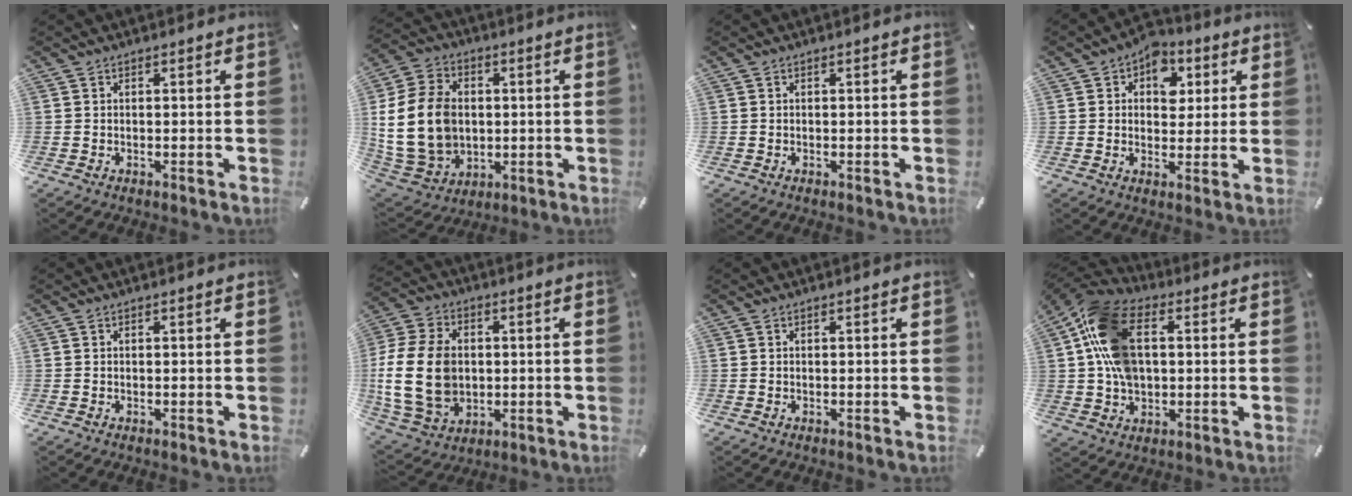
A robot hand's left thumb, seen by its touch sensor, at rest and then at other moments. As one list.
[{"total": 18.0, "force": [0.7, 14.3, 10.8], "torque": [-0.238, -0.005, 0.013]}, {"total": 0.0}, {"total": 7.9, "force": [2.6, 6.3, 4.0], "torque": [-0.040, -0.011, 0.037]}, {"total": 0.0}, {"total": 18.3, "force": [-0.1, 13.9, 11.9], "torque": [-0.257, -0.002, -0.005]}, {"total": 0.0}, {"total": 16.6, "force": [2.2, 11.6, 11.7], "torque": [-0.271, 0.012, 0.041]}]